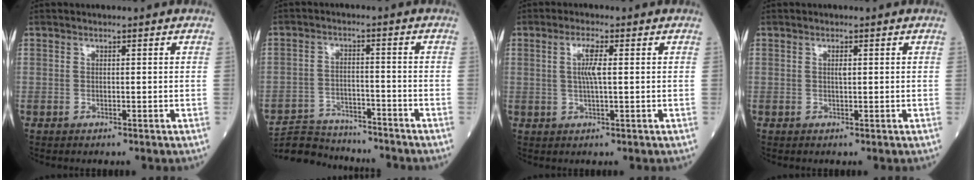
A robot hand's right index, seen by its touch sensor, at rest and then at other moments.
{"total": 9.6, "force": [-9.3, 2.0, 1.1], "torque": [-0.021, 0.018, -0.153]}
{"total": 3.6, "force": [0.7, 0.3, 3.5], "torque": [-0.071, 0.003, 0.012]}
{"total": 0.9, "force": [0.2, 0.2, 0.8], "torque": [-0.015, 0.000, 0.003]}